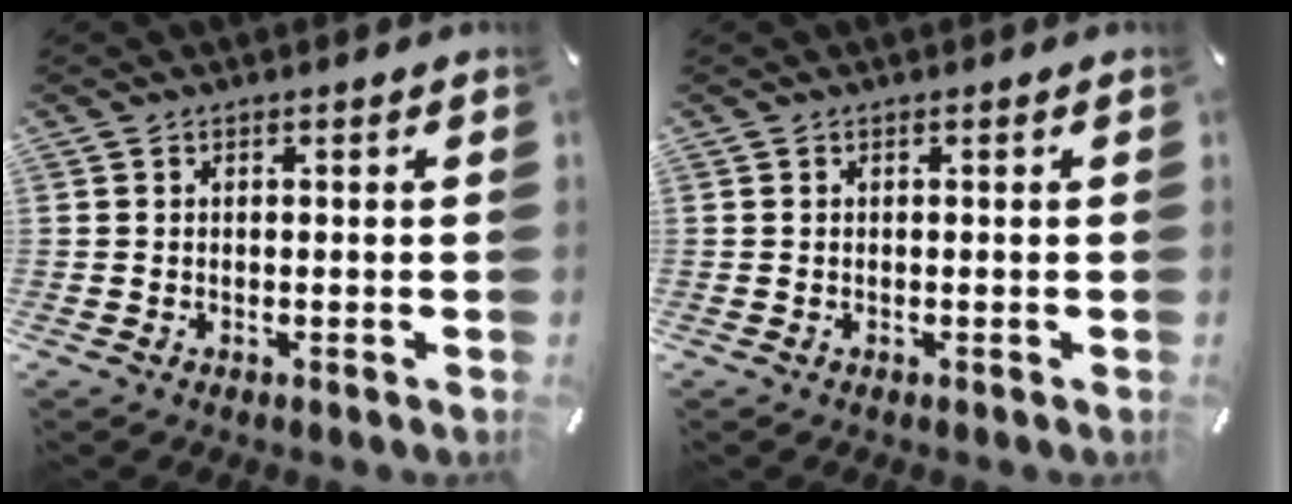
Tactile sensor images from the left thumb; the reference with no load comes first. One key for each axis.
{"total": 0.0}